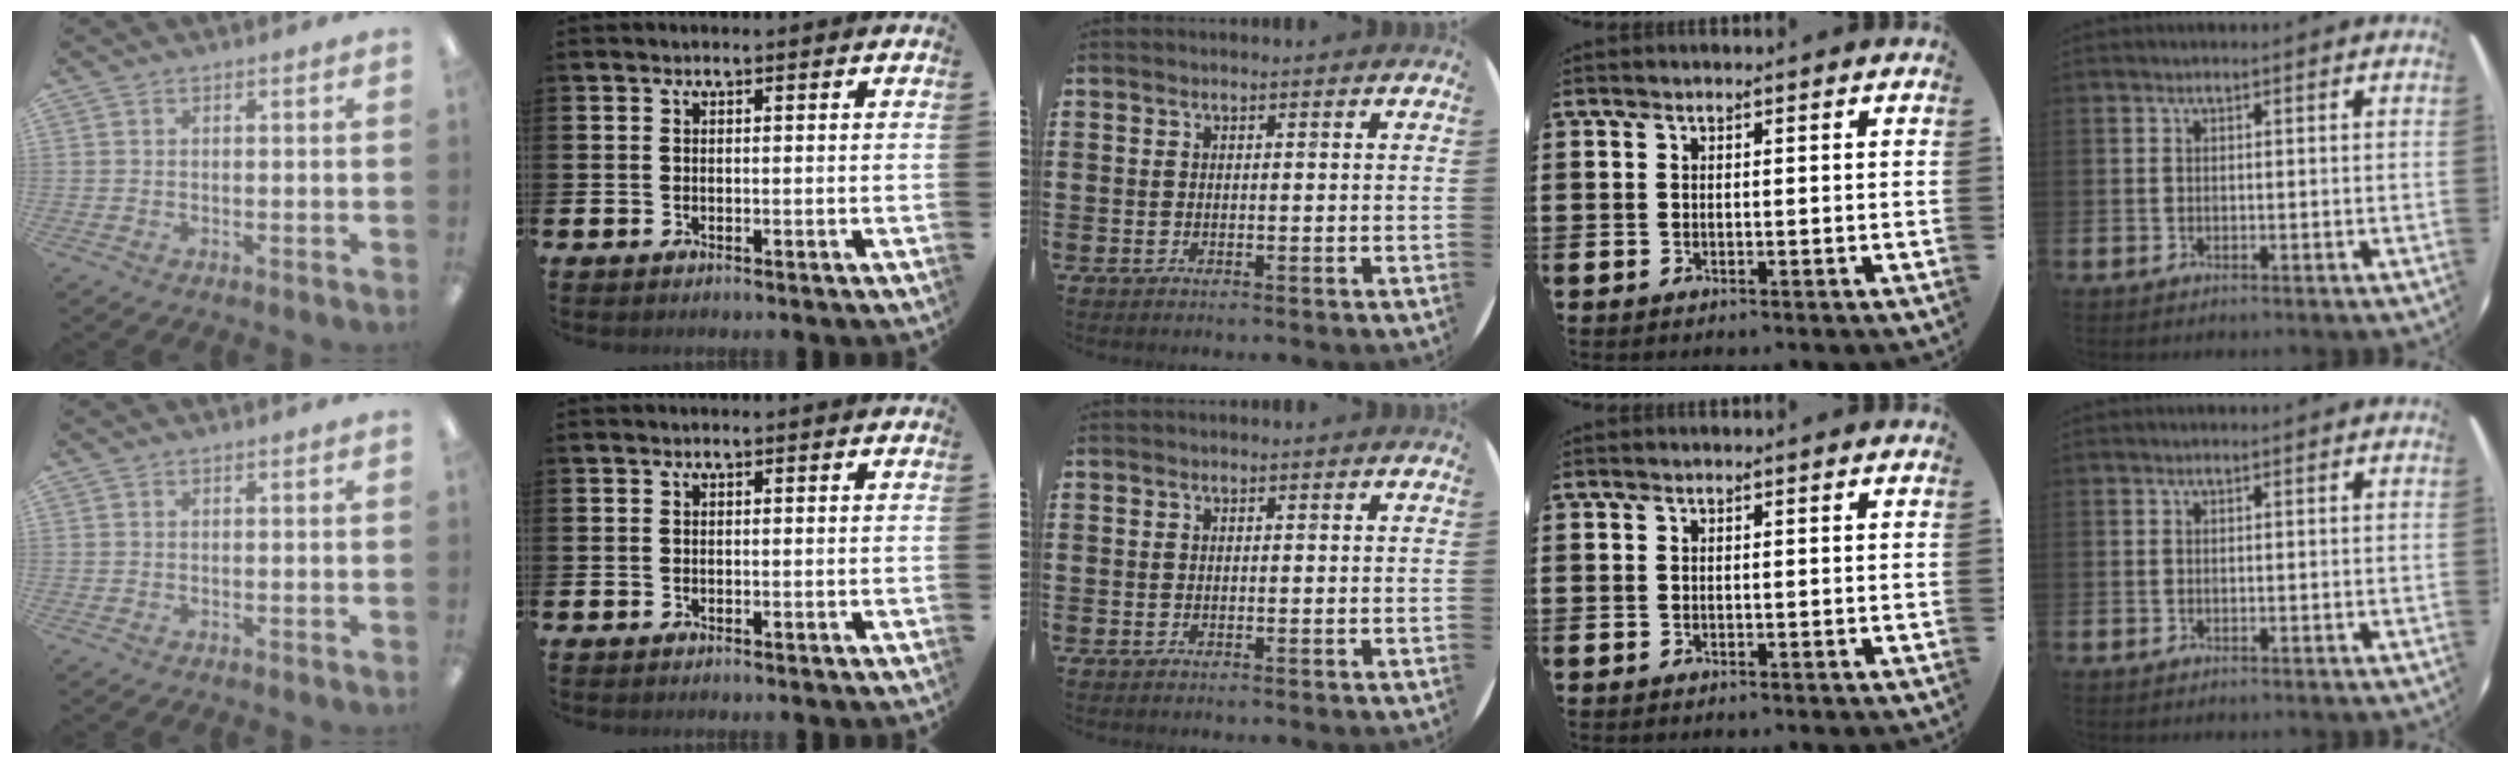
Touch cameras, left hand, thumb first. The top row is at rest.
{}